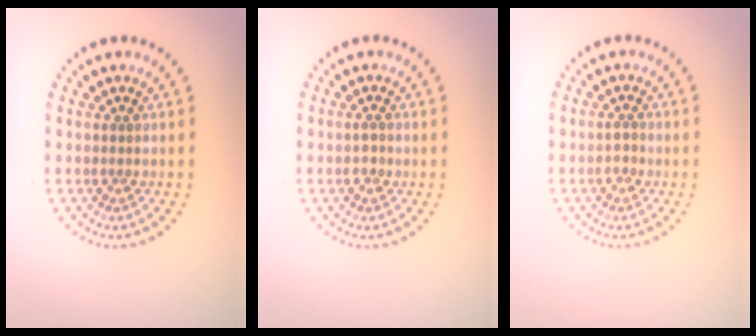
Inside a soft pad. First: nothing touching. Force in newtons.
{"total": 1.1, "press": 1.0, "slide": 0.3}
{"total": 1.0, "press": 1.0, "slide": 0.3}